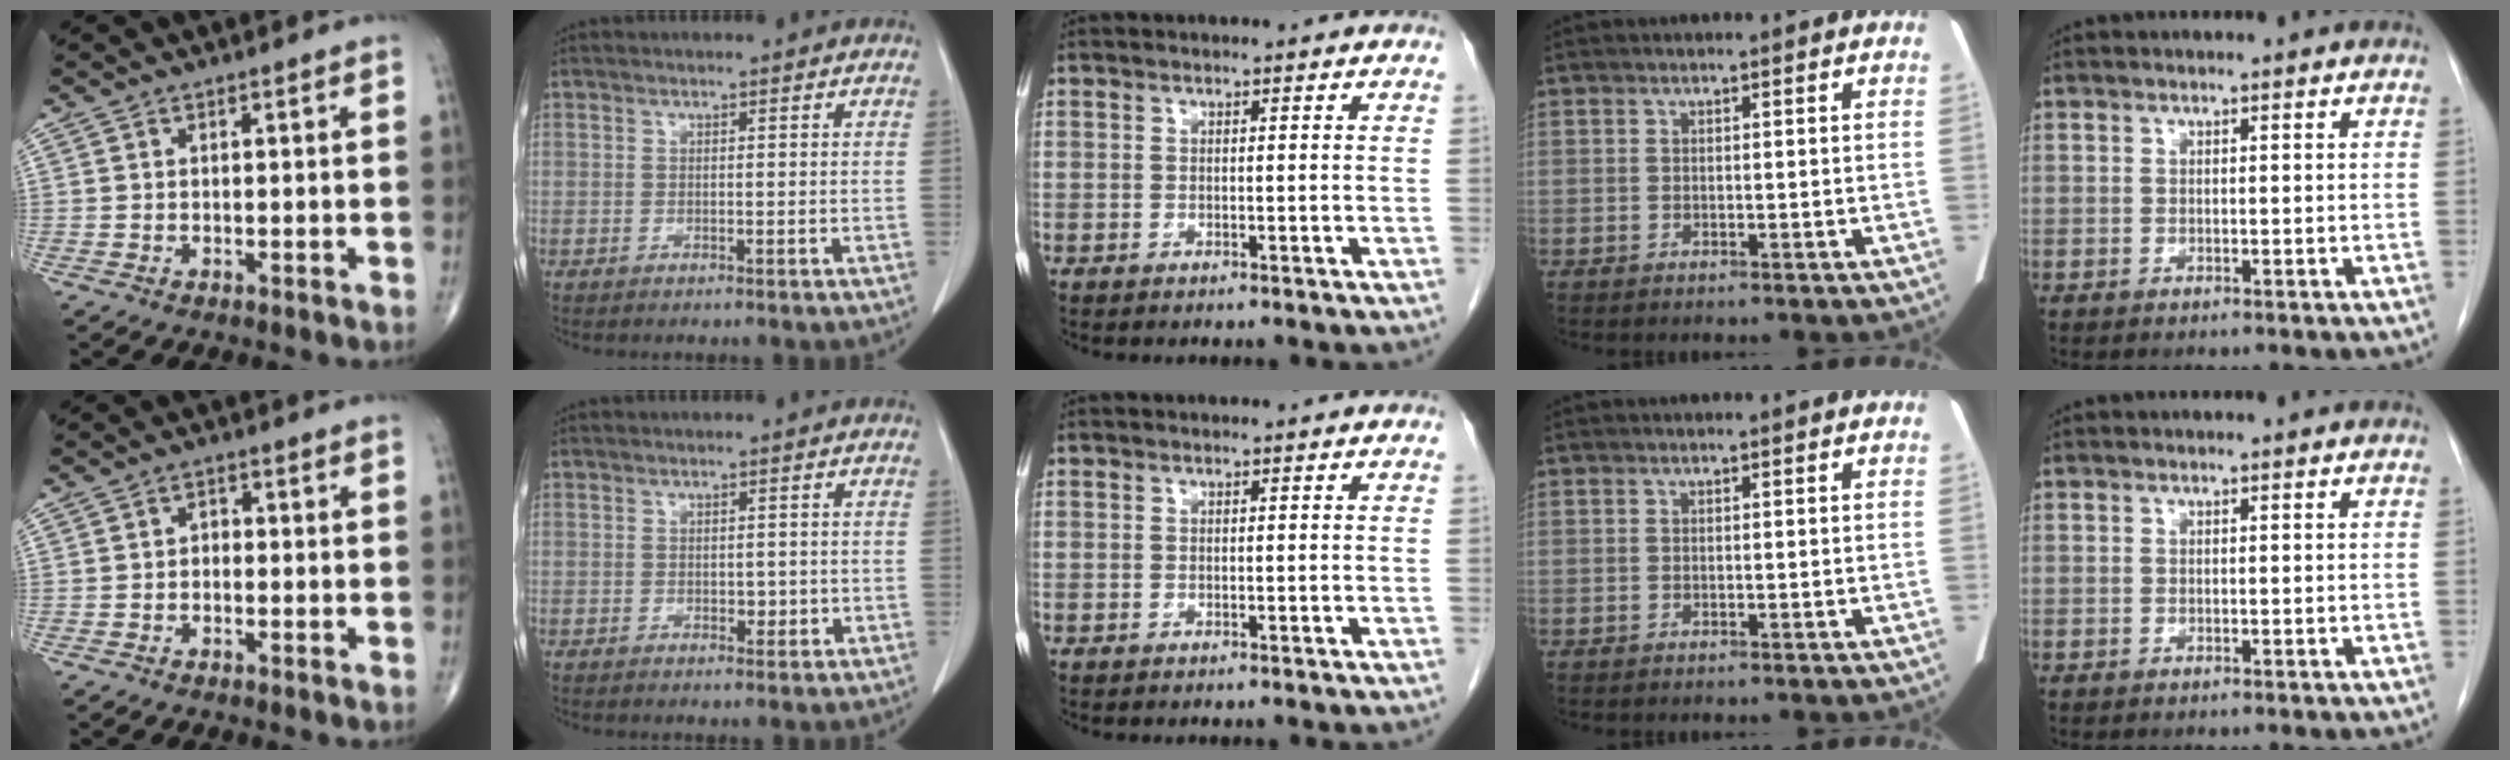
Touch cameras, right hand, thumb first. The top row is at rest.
{"thumb": {"total": 1.7, "force": [-0.6, 1.3, 1.0], "torque": [-0.003, 0.009, -0.017]}, "index": {"total": 1.7, "force": [-0.3, 1.2, 1.2], "torque": [-0.014, 0.000, 0.000]}}